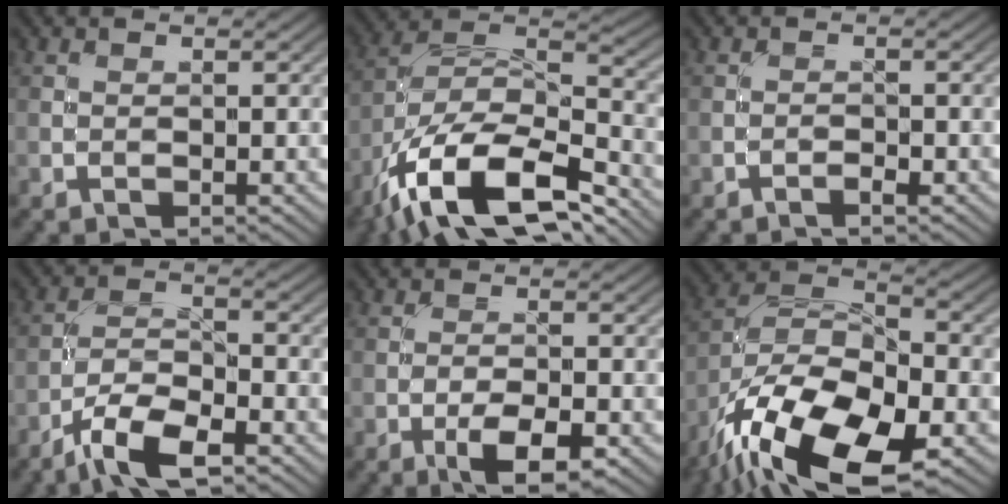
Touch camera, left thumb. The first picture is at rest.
{"total": 16.8, "force": [-10.8, 6.7, 11.0], "torque": [-0.232, -0.026, -0.196]}
{"total": 0.8, "force": [-0.7, 0.1, 0.4], "torque": [-0.008, 0.002, -0.015]}
{"total": 7.4, "force": [-5.2, 2.1, 4.8], "torque": [-0.092, 0.000, -0.108]}
{"total": 5.0, "force": [-2.6, 1.5, 4.0], "torque": [-0.067, 0.002, -0.042]}
{"total": 17.6, "force": [-10.6, 7.6, 11.8], "torque": [-0.244, -0.024, -0.194]}